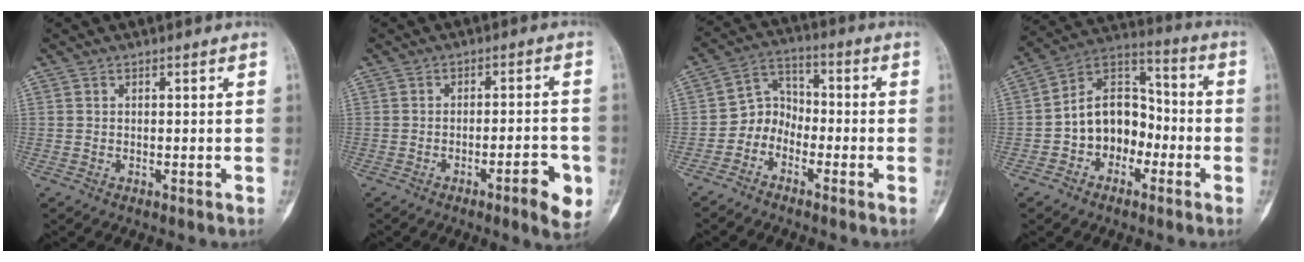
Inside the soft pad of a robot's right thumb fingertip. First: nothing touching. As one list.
[{"total": 7.1, "force": [-3.1, 1.6, 6.1], "torque": [-0.074, 0.015, -0.039]}, {"total": 6.0, "force": [-2.9, 4.8, 2.2], "torque": [-0.010, 0.045, -0.069]}, {"total": 12.7, "force": [-3.2, 9.5, 7.8], "torque": [-0.089, 0.053, -0.066]}]